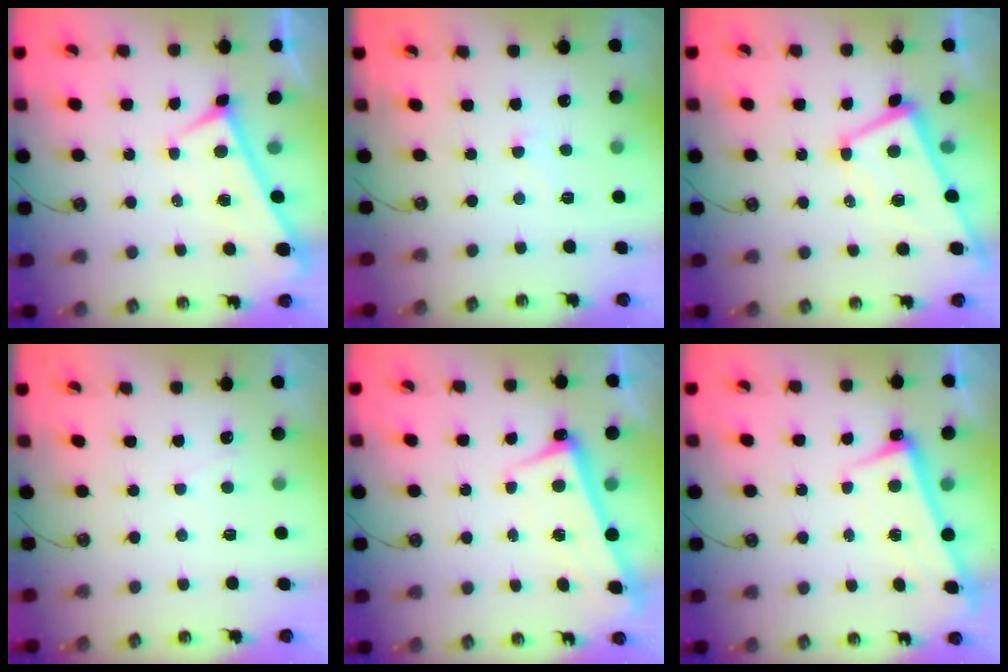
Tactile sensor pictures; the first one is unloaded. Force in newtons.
{"total": 4.9, "press": 4.9, "slide": 0.4}
{"total": 2.1, "press": 2.0, "slide": 0.7}
{"total": 1.9, "press": 1.9, "slide": 0.3}
{"total": 2.6, "press": 2.4, "slide": 0.9}
{"total": 2.6, "press": 2.4, "slide": 1.0}